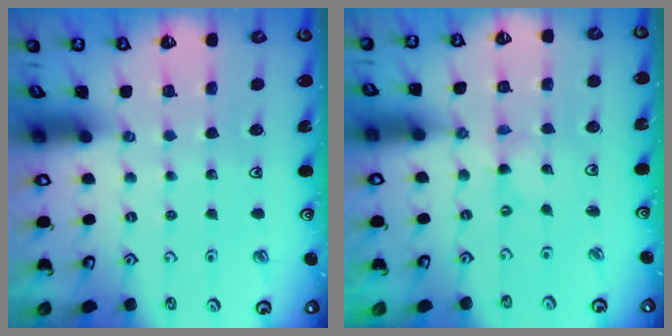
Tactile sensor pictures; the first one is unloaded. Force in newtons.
{"total": 0.0}